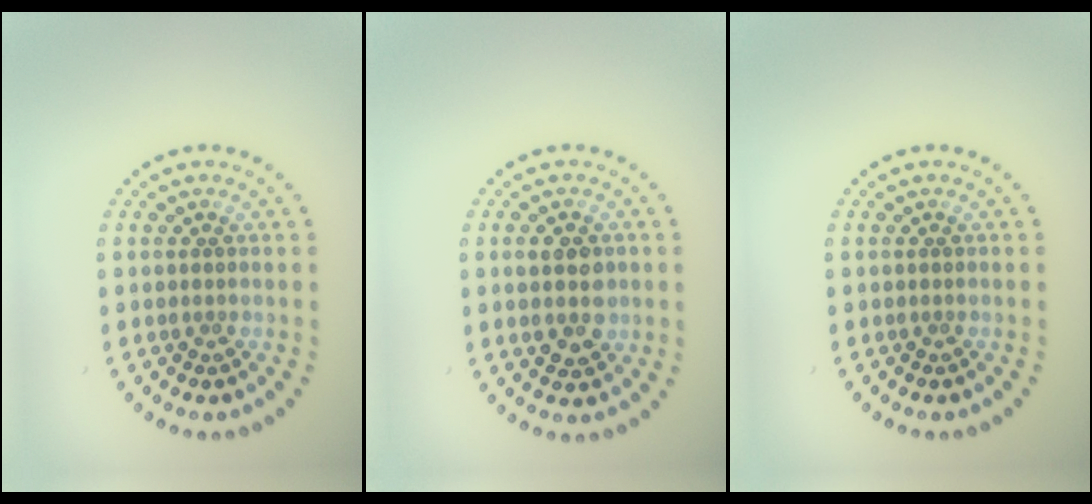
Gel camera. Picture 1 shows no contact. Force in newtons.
{"total": 3.5, "press": 3.5, "slide": 0.1}
{"total": 0.0}